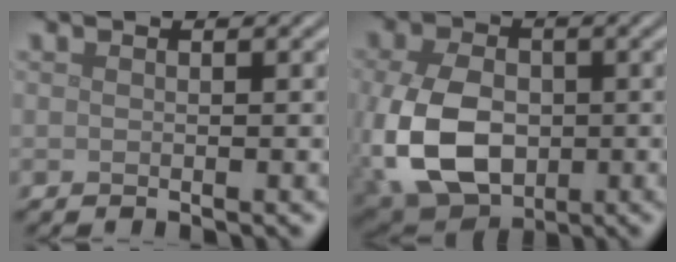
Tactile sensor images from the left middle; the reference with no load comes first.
{"total": 10.5, "force": [-2.0, 7.2, 7.3], "torque": [-0.179, -0.016, -0.043]}